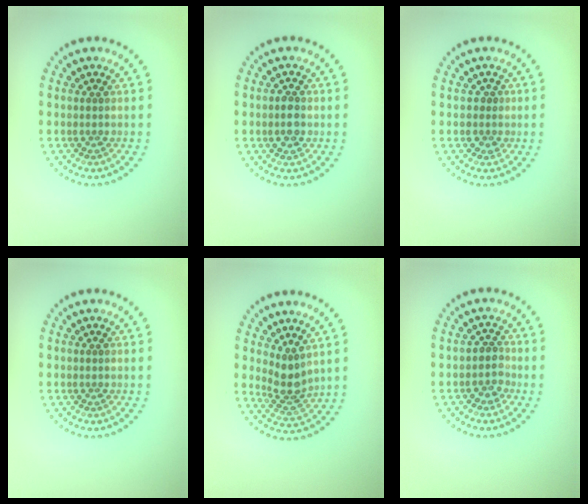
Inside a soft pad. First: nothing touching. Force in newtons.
{"total": 1.8, "press": 1.7, "slide": 0.3}
{"total": 1.1, "press": 1.0, "slide": 0.6}
{"total": 0.0}
{"total": 2.6, "press": 1.9, "slide": 1.7}
{"total": 1.7, "press": 1.4, "slide": 1.1}